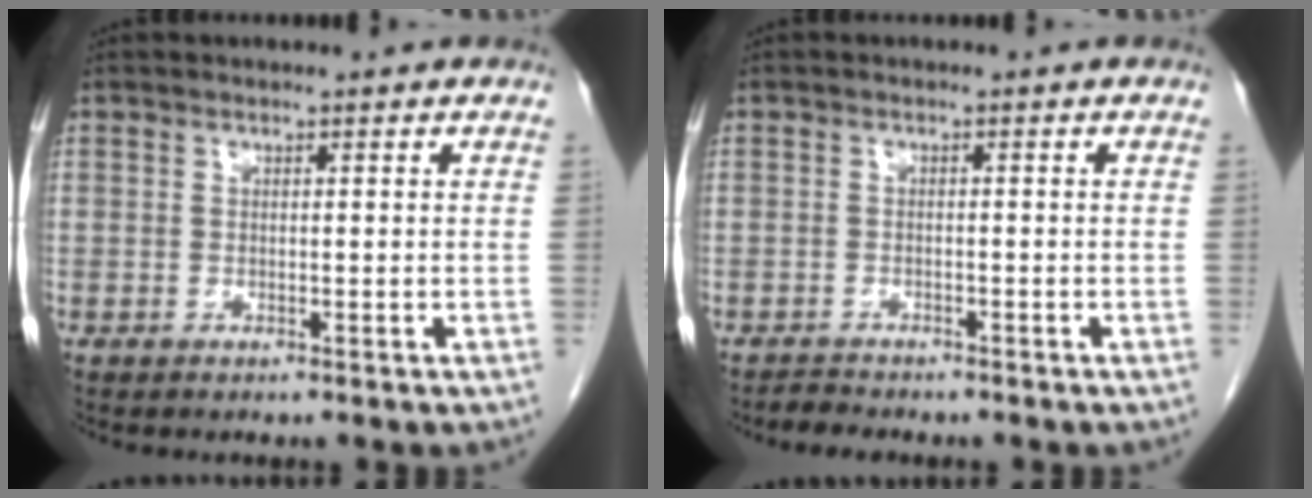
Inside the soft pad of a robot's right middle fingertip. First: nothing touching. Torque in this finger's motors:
{"motor_torque": [0.34, -0.25, -0.01, 0.00]}